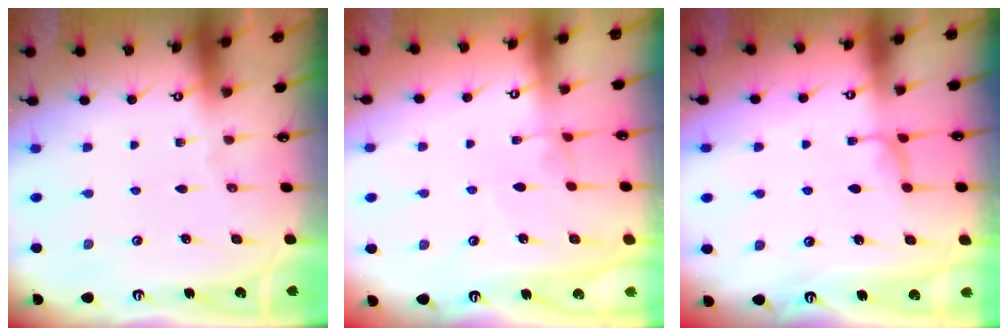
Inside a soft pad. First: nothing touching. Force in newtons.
{"total": 1.7, "press": 1.7, "slide": 0.3}
{"total": 2.0, "press": 1.9, "slide": 0.5}